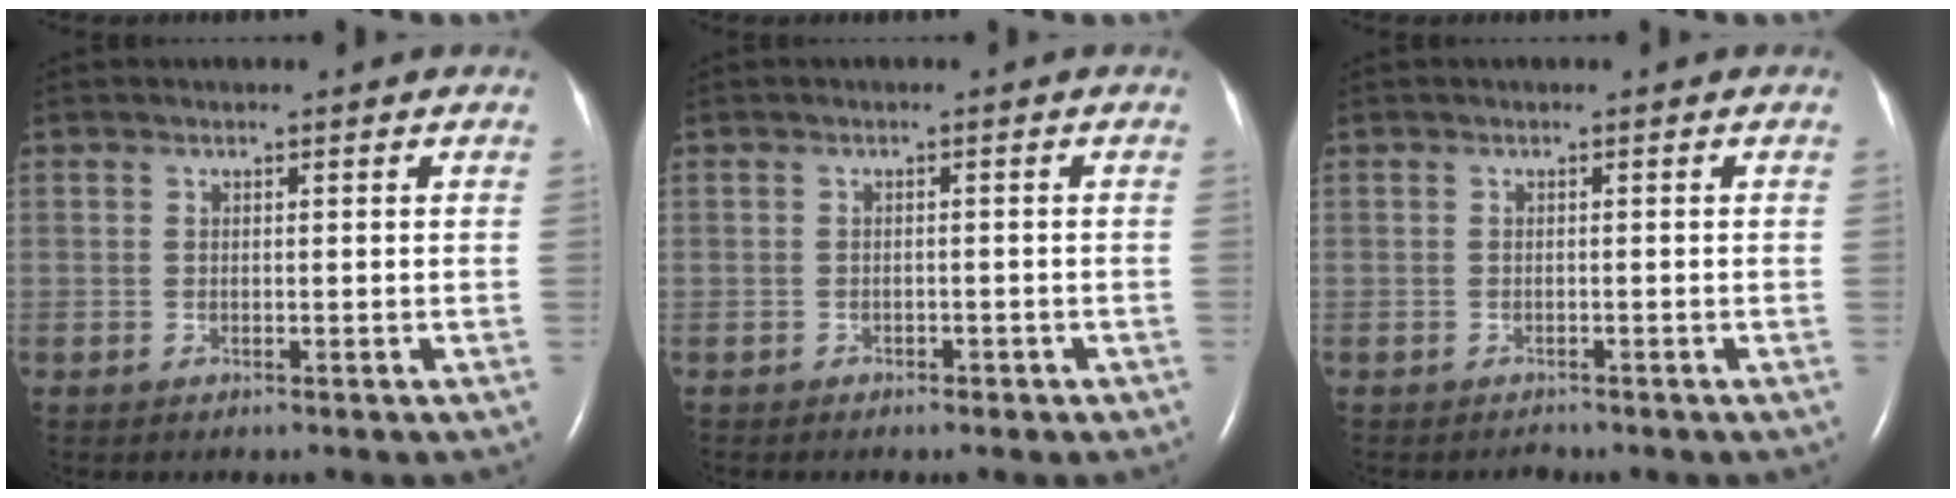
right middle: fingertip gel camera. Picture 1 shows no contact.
{"total": 1.4, "force": [-0.9, 0.8, 0.7], "torque": [-0.019, 0.001, -0.004]}
{"total": 0.5, "force": [-0.5, 0.0, -0.1], "torque": [-0.003, -0.004, -0.009]}